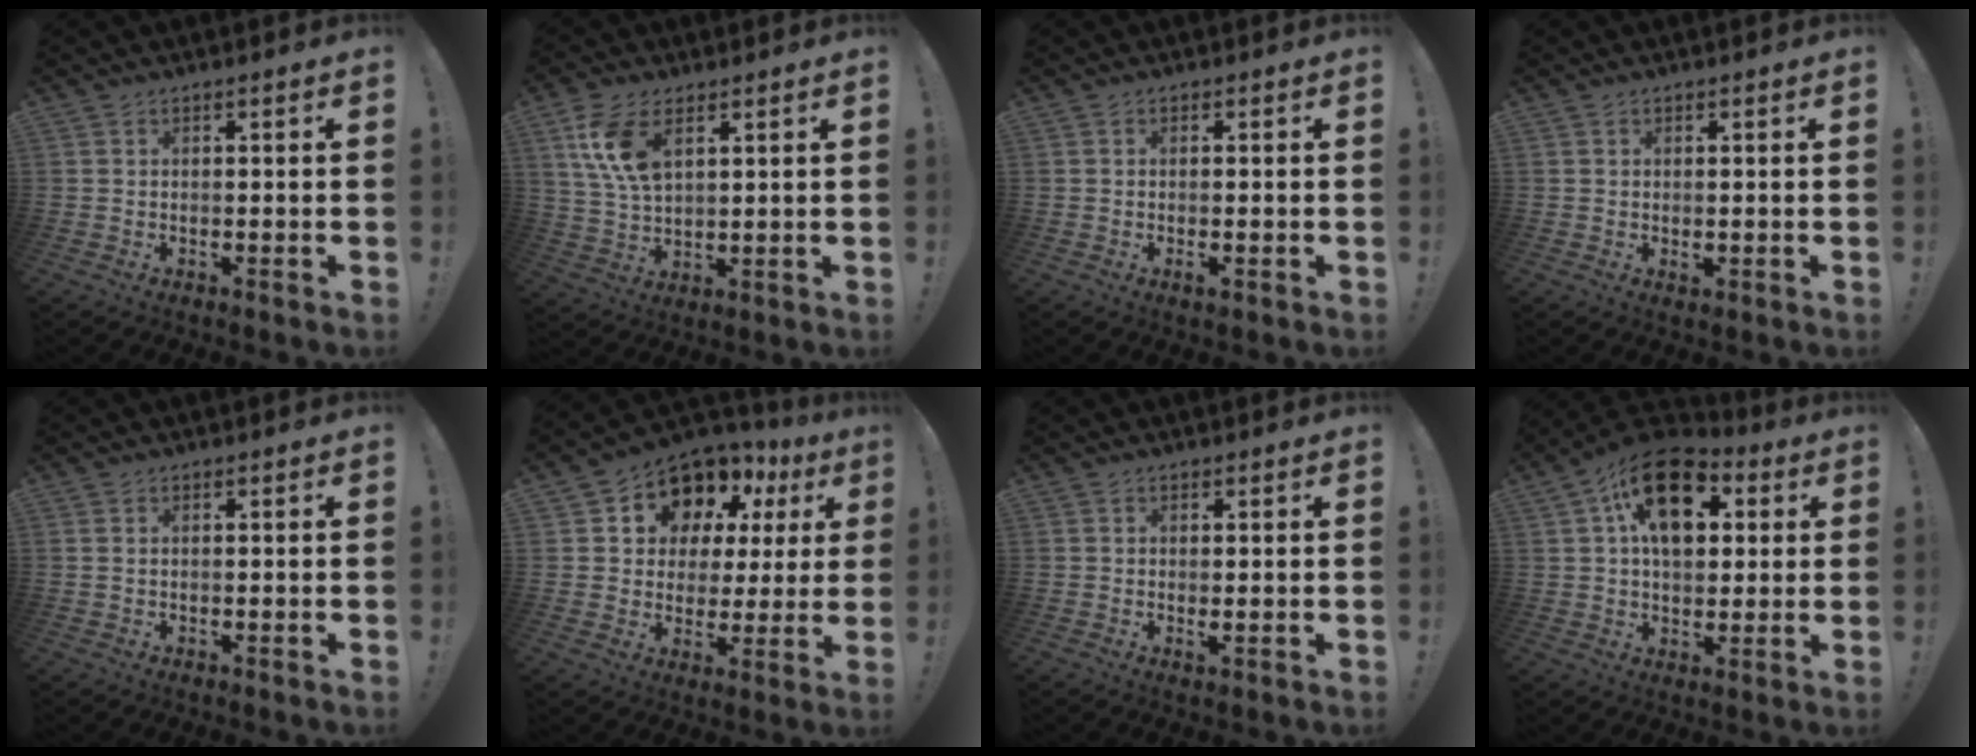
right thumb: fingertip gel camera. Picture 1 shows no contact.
{"total": 11.1, "force": [5.2, 5.9, 7.7], "torque": [-0.153, -0.011, 0.098]}
{"total": 1.5, "force": [-0.3, 0.5, 1.4], "torque": [-0.008, -0.005, -0.008]}
{"total": 1.0, "force": [0.3, 0.7, 0.6], "torque": [-0.003, -0.001, 0.005]}
{"total": 0.6, "force": [0.2, 0.3, 0.5], "torque": [-0.015, 0.002, 0.005]}
{"total": 11.4, "force": [7.6, 7.8, 3.4], "torque": [-0.055, -0.065, 0.148]}
{"total": 1.1, "force": [0.2, 0.4, 1.0], "torque": [-0.020, -0.001, 0.003]}
{"total": 17.7, "force": [6.2, 11.4, 12.1], "torque": [-0.187, -0.017, 0.111]}